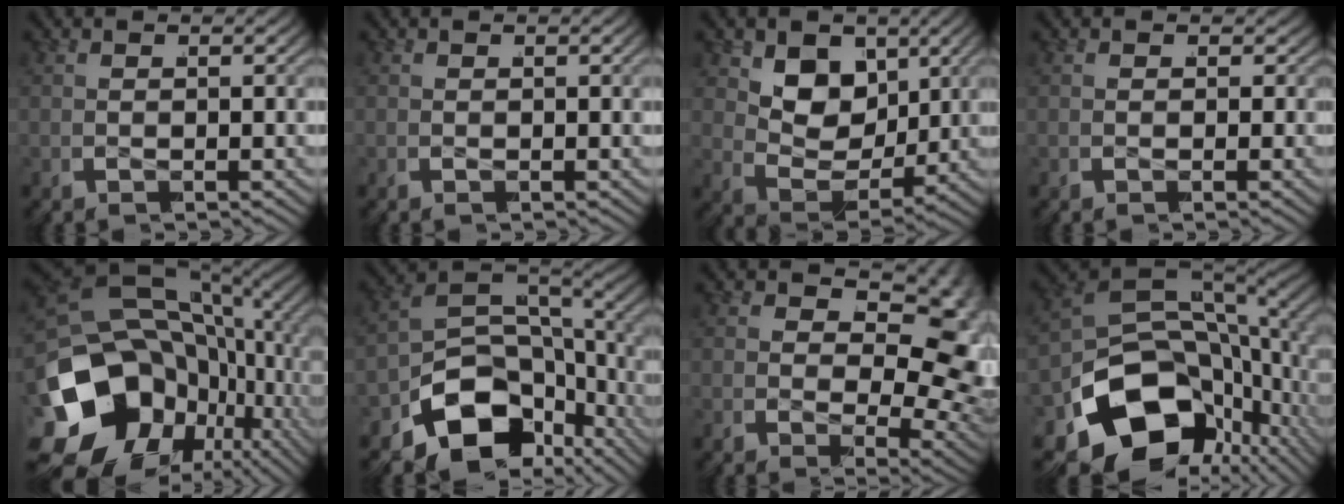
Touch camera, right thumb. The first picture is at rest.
{"total": 0.0}
{"total": 9.3, "force": [0.9, 6.8, 6.4], "torque": [-0.152, -0.025, 0.018]}
{"total": 2.8, "force": [0.1, 2.0, 2.0], "torque": [-0.027, -0.011, 0.003]}
{"total": 22.3, "force": [-2.4, 16.2, 15.1], "torque": [-0.282, -0.032, -0.044]}
{"total": 13.0, "force": [-4.3, 9.1, 8.3], "torque": [-0.178, -0.037, -0.063]}
{"total": 11.8, "force": [-0.2, 6.9, 9.6], "torque": [-0.137, -0.026, 0.008]}
{"total": 17.3, "force": [-4.1, 11.8, 12.0], "torque": [-0.230, -0.038, -0.055]}